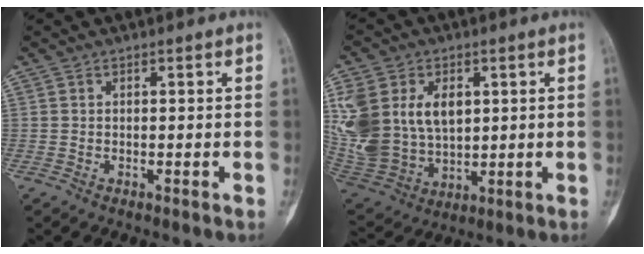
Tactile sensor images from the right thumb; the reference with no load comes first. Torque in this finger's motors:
{"motor_torque": [0.43, 0.87, 1.37, 0.47, 0.17]}